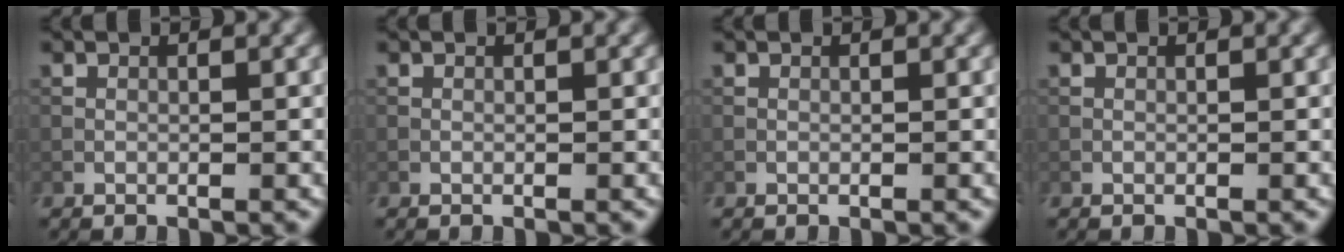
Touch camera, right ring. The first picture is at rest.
{"total": 0.0}
{"total": 0.0}
{"total": 0.0}